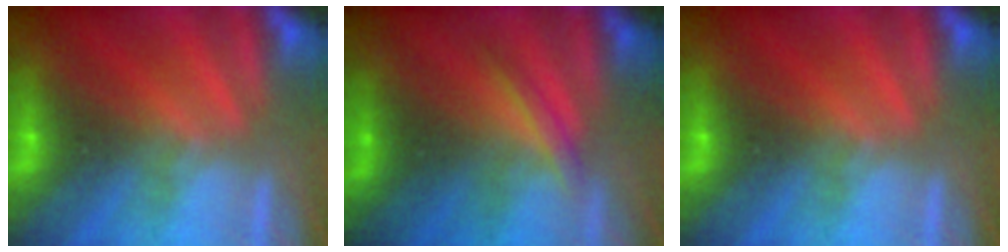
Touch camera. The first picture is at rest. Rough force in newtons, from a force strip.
{"total": 1.8}
{"total": 0.0}